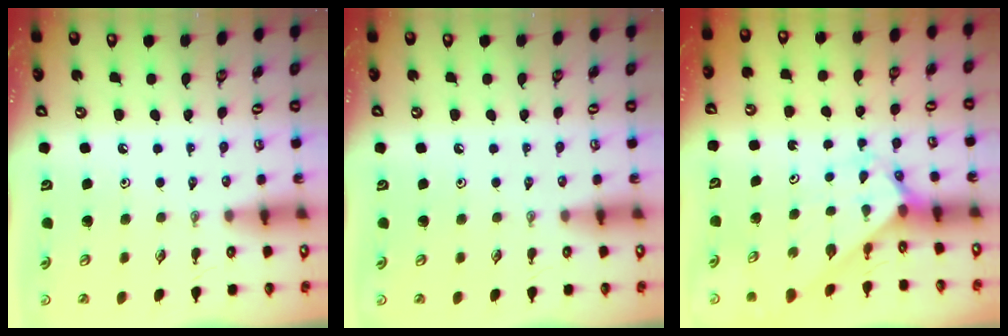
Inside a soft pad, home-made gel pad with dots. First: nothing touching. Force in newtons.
{"total": 0.0}
{"total": 2.2, "press": 2.2, "slide": 0.2}